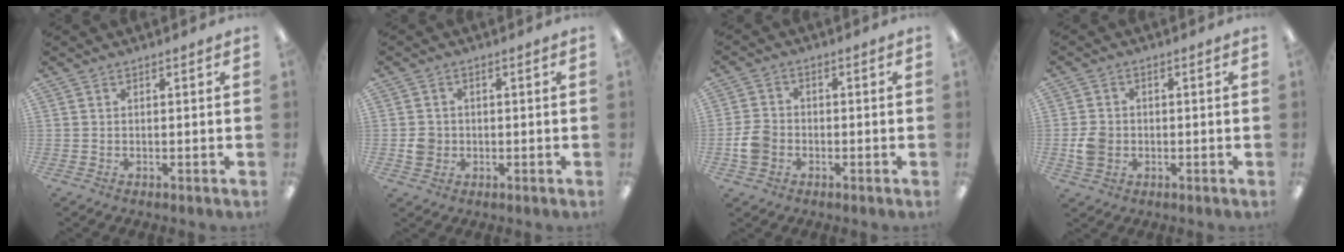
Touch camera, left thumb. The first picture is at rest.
{"total": 3.5, "force": [-0.4, 3.3, 1.1], "torque": [-0.012, 0.003, -0.009]}
{"total": 5.7, "force": [-1.6, 4.6, 3.0], "torque": [-0.069, 0.008, -0.032]}
{"total": 4.7, "force": [-0.8, 4.0, 2.2], "torque": [-0.036, 0.003, -0.016]}